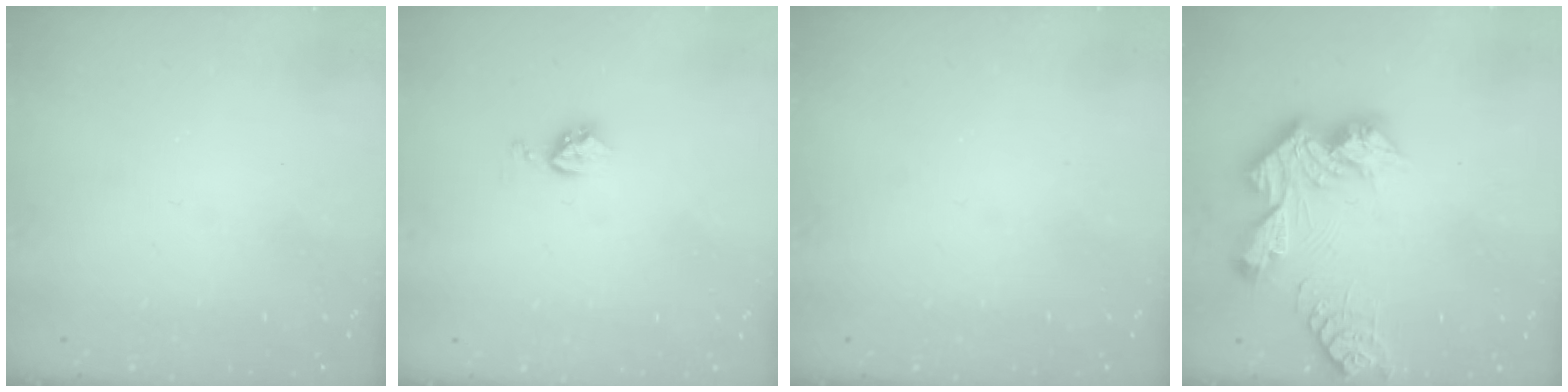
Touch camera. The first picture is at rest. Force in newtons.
{"total": 3.7, "press": 3.7, "slide": 0.5}
{"total": 0.0}
{"total": 13.8, "press": 13.7, "slide": 1.2}